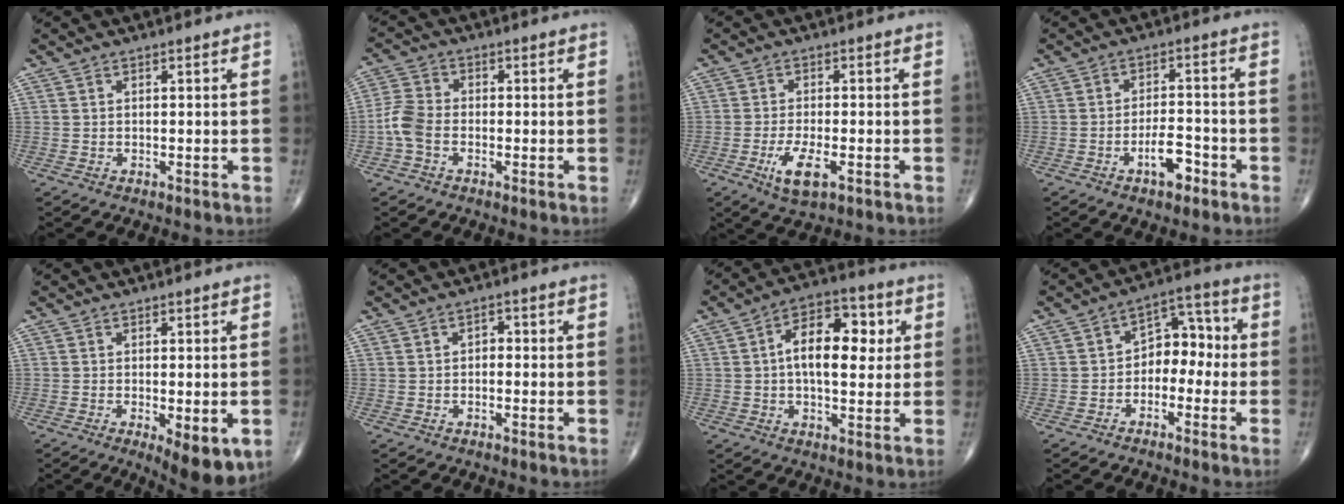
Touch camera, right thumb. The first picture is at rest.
{"total": 5.6, "force": [-1.9, 3.7, 3.8], "torque": [-0.086, 0.015, -0.049]}
{"total": 6.3, "force": [-2.6, 2.2, 5.3], "torque": [-0.103, 0.000, -0.042]}
{"total": 5.9, "force": [-3.2, 2.3, 4.4], "torque": [-0.067, 0.026, -0.052]}
{"total": 8.5, "force": [-2.9, 2.8, 7.5], "torque": [-0.102, -0.016, -0.038]}
{"total": 1.7, "force": [-0.2, 1.2, 1.2], "torque": [-0.006, 0.007, -0.009]}
{"total": 13.0, "force": [1.9, 7.1, 10.8], "torque": [-0.145, 0.017, 0.023]}
{"total": 8.0, "force": [-1.5, 5.6, 5.5], "torque": [-0.047, 0.043, -0.039]}